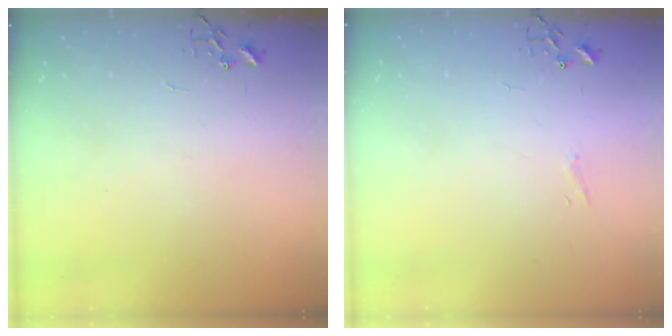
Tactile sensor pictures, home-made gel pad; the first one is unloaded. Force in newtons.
{"total": 4.2, "press": 4.2, "slide": 0.3}